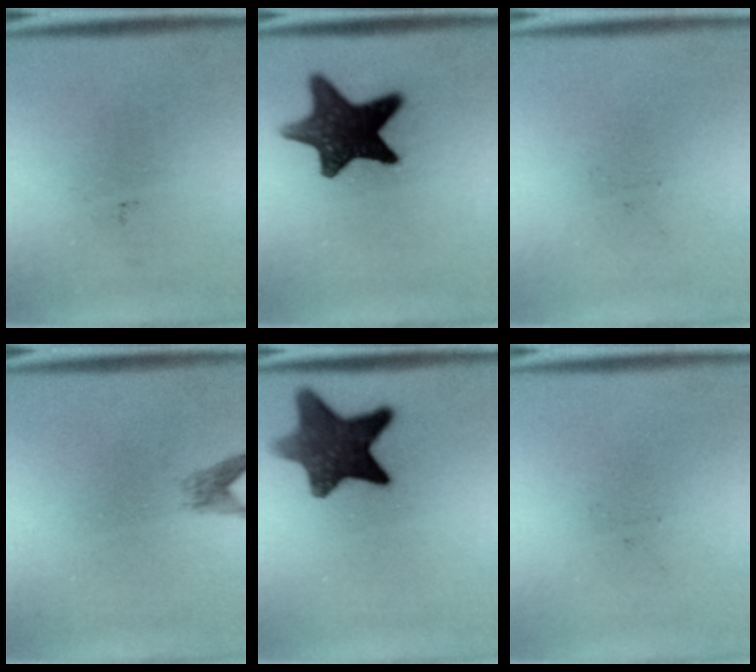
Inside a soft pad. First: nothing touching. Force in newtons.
{"total": 13.1}
{"total": 0.0}
{"total": 1.5}
{"total": 11.5}
{"total": 0.0}